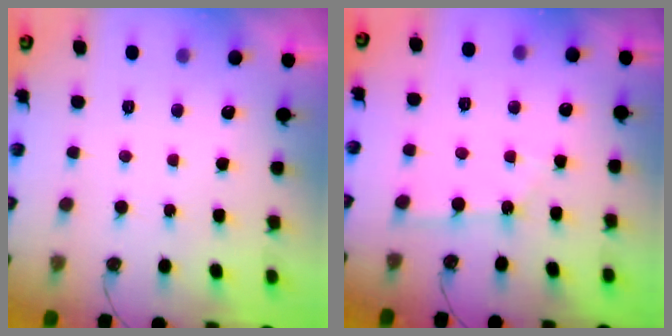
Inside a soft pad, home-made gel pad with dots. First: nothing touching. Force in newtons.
{"total": 2.0, "press": 2.0, "slide": 0.1}